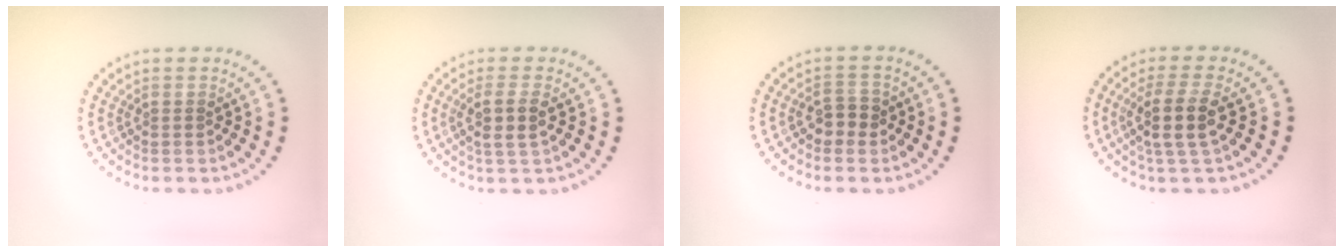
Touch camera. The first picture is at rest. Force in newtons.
{"total": 2.6, "press": 2.3, "slide": 1.1}
{"total": 2.1, "press": 2.1, "slide": 0.4}
{"total": 3.4, "press": 3.0, "slide": 1.5}